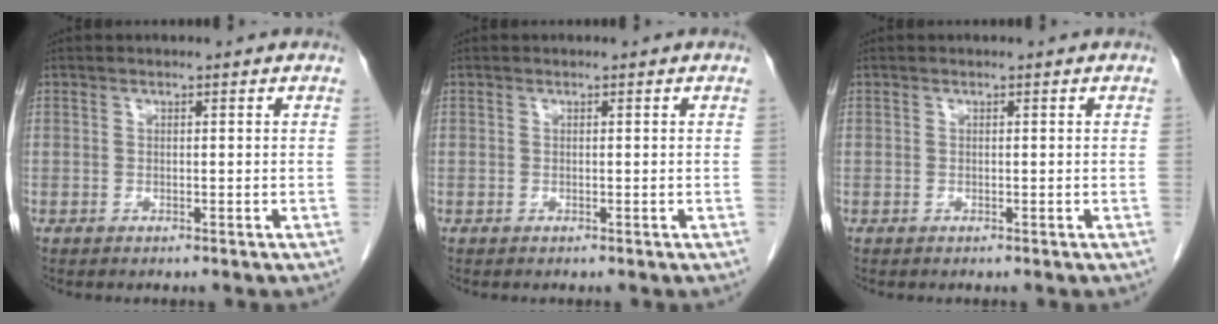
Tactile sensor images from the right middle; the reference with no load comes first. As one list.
[{"total": 0.0}, {"total": 0.0}]